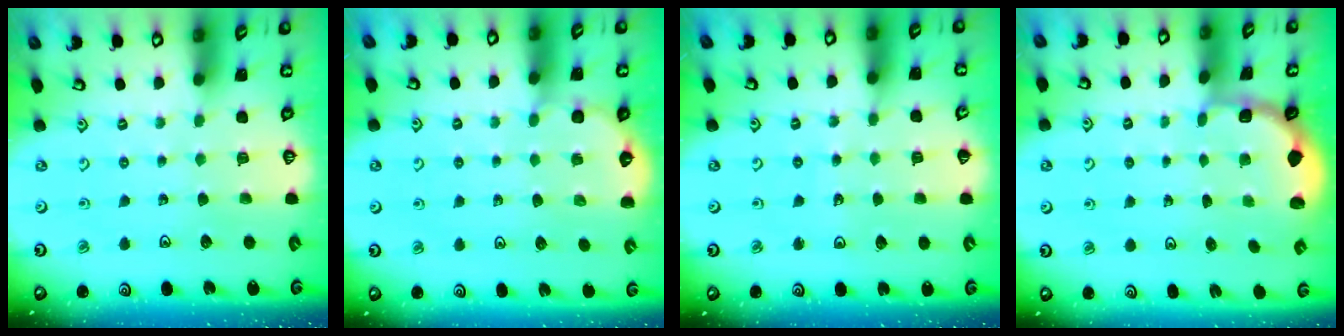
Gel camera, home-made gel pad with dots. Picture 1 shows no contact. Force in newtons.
{"total": 3.1, "press": 2.6, "slide": 1.7}
{"total": 4.0, "press": 4.0, "slide": 0.5}
{"total": 1.9, "press": 1.8, "slide": 0.7}